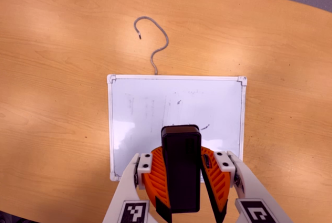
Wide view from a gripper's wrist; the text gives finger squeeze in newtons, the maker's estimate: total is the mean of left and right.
{"total": 11.9, "left": 11.3, "right": 12.5}